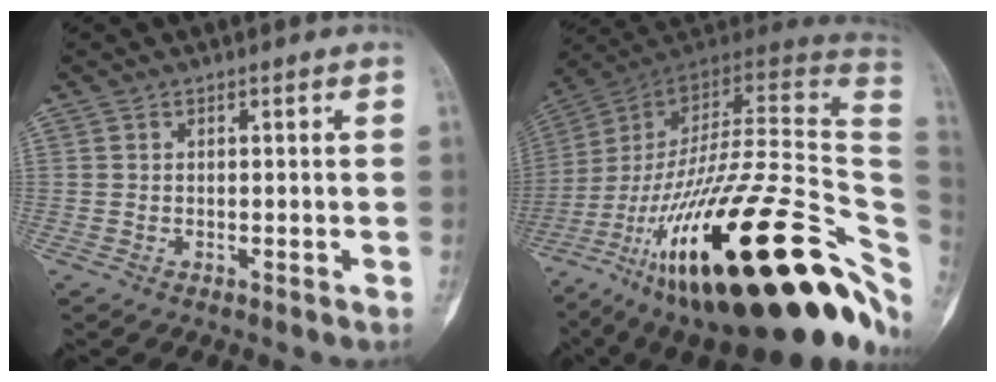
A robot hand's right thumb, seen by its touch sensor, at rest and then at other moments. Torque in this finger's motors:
{"motor_torque": [4.36, 0.65, 2.13, -0.64, 1.06]}